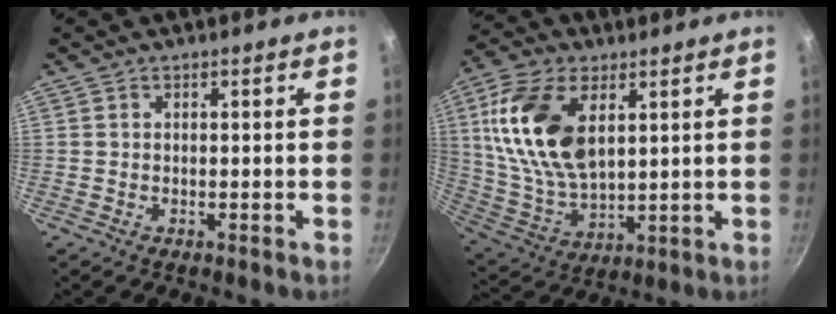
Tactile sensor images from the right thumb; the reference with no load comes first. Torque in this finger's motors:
{"motor_torque": [1.33, 2.62, 1.82, 0.73, 0.30]}